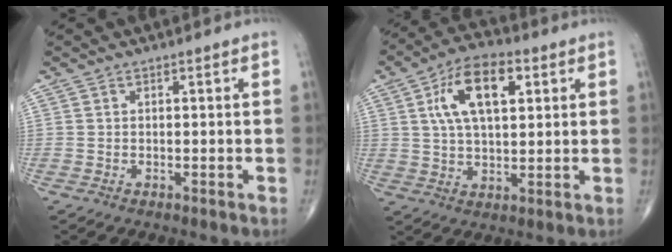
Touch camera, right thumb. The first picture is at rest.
{"total": 13.1, "force": [4.2, 6.6, 10.5], "torque": [-0.178, 0.005, 0.071]}